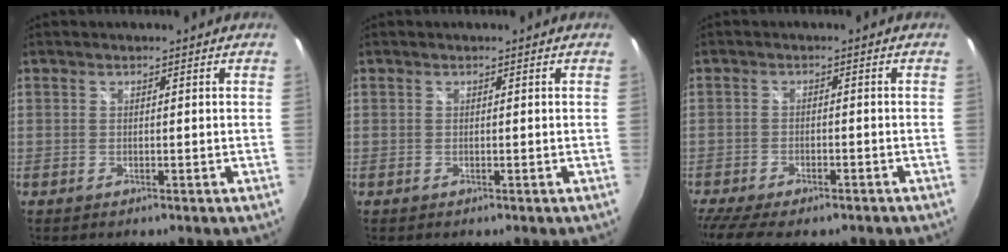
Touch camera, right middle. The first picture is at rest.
{"total": 0.0}
{"total": 10.7, "force": [-8.5, 3.2, 5.7], "torque": [-0.134, -0.042, -0.138]}